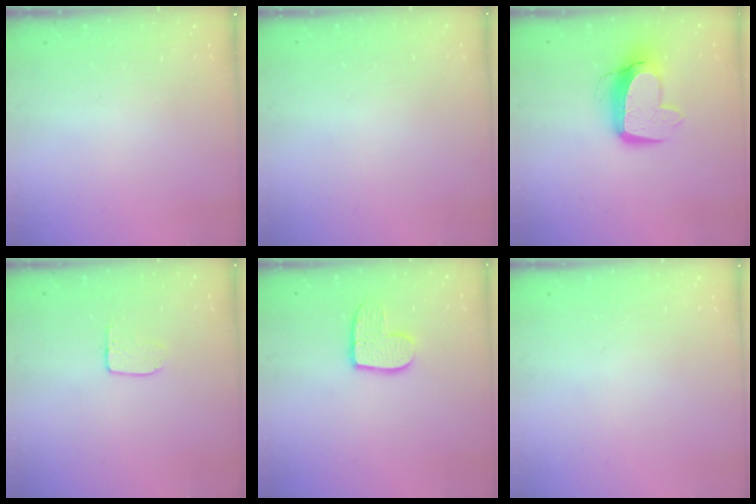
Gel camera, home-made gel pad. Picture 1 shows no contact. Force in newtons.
{"total": 0.5, "press": 0.5, "slide": 0.1}
{"total": 12.5, "press": 12.4, "slide": 1.5}
{"total": 6.1, "press": 6.1, "slide": 0.4}
{"total": 10.7, "press": 10.7, "slide": 1.0}
{"total": 0.0}